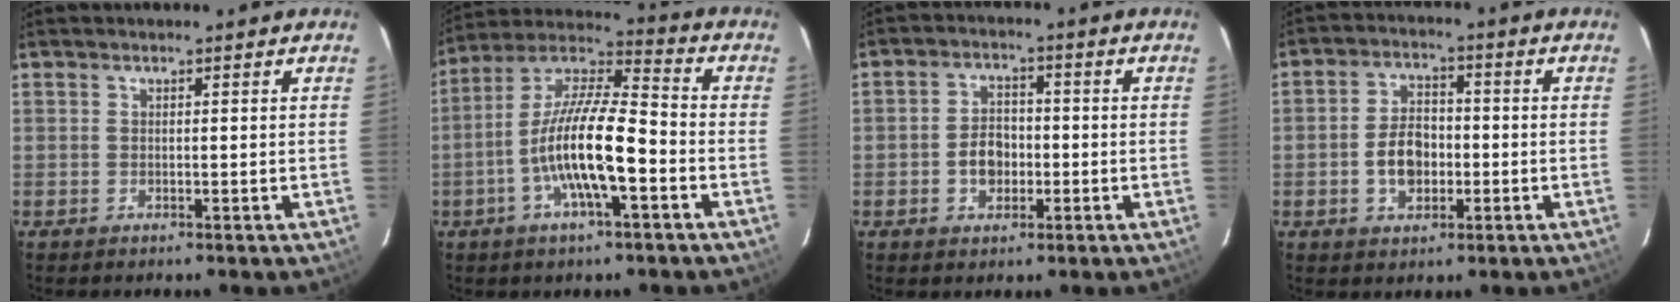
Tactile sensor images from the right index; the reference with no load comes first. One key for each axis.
{"total": 14.6, "fx": -4.9, "fy": 3.2, "fz": 13.3, "tx": -0.258, "ty": -0.002, "tz": -0.096}
{"total": 5.3, "fx": -1.4, "fy": 4.0, "fz": 3.2, "tx": -0.062, "ty": 0.013, "tz": -0.020}
{"total": 7.1, "fx": -1.7, "fy": 4.8, "fz": 4.9, "tx": -0.094, "ty": 0.016, "tz": -0.023}